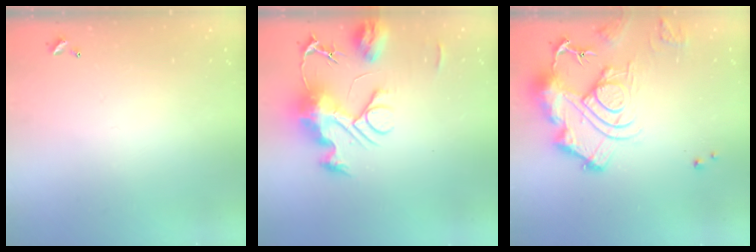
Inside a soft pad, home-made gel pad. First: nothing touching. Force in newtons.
{"total": 12.6, "press": 12.6, "slide": 1.2}
{"total": 16.2, "press": 16.1, "slide": 1.7}